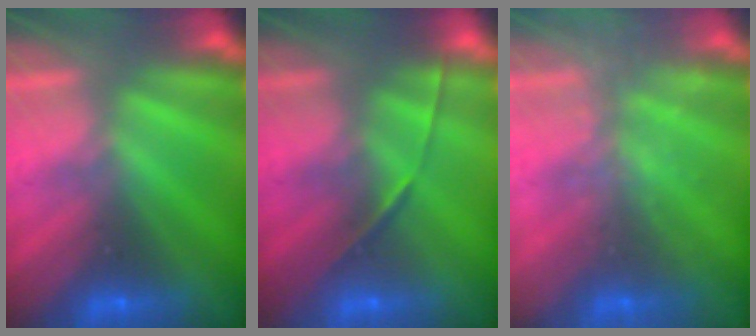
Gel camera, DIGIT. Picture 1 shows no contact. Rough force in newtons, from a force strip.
{"total": 1.7}
{"total": 1.7}